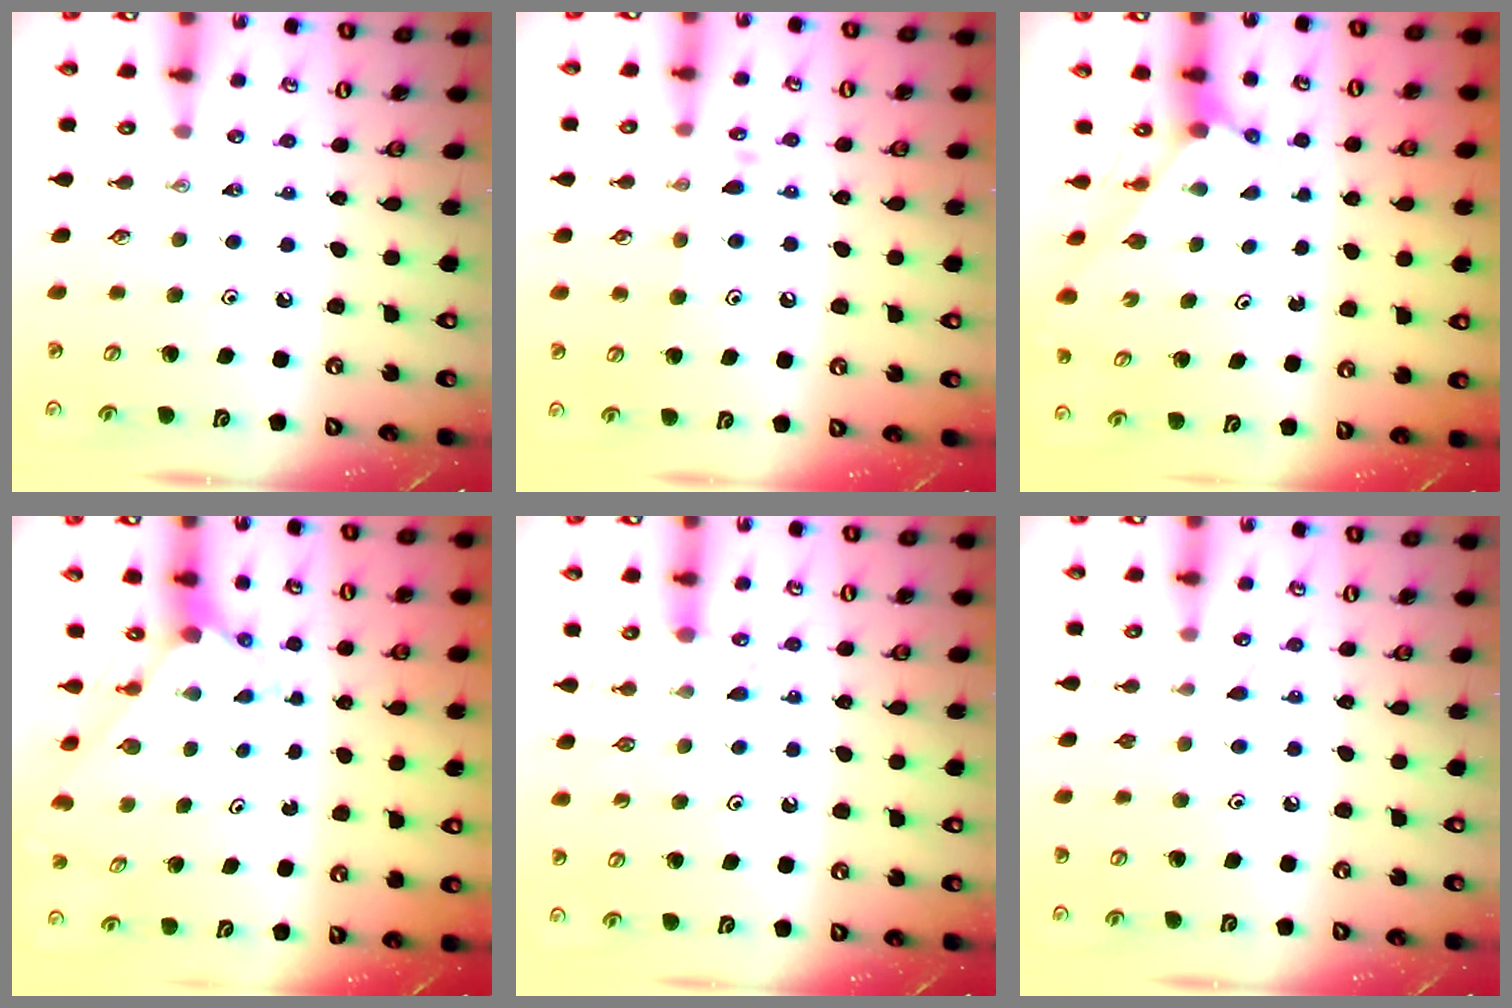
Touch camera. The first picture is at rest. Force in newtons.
{"total": 9.2, "press": 9.2, "slide": 0.6}
{"total": 2.4, "press": 2.4, "slide": 0.2}
{"total": 2.1, "press": 2.1, "slide": 0.2}
{"total": 5.6, "press": 5.6, "slide": 0.5}
{"total": 6.8, "press": 6.8, "slide": 0.6}